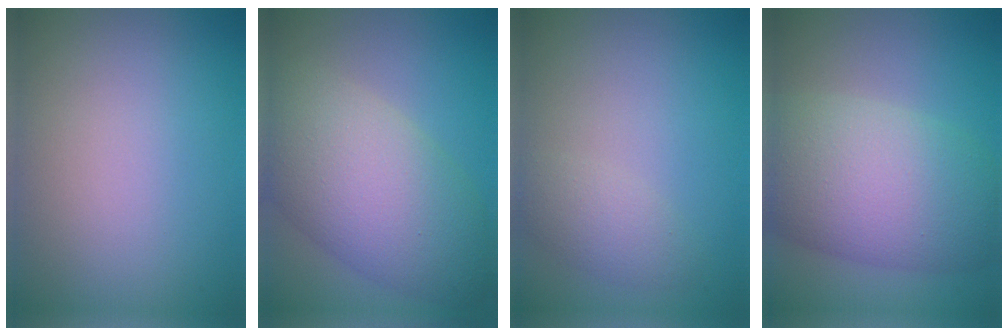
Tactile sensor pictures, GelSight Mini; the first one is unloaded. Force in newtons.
{"total": 9.6, "press": 9.6, "slide": 0.7}
{"total": 1.9, "press": 1.9, "slide": 0.1}
{"total": 10.1, "press": 10.1, "slide": 0.1}